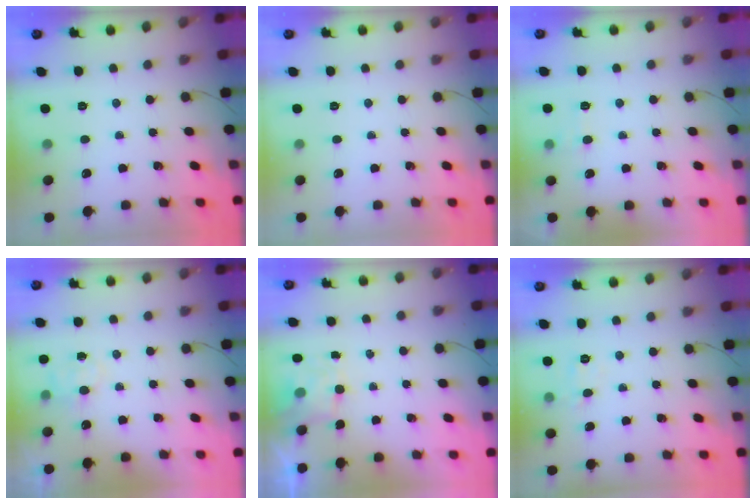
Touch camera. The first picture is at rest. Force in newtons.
{"total": 0.0}
{"total": 6.3, "press": 6.0, "slide": 1.7}
{"total": 5.2, "press": 5.1, "slide": 1.2}
{"total": 3.6, "press": 3.5, "slide": 0.9}
{"total": 5.3, "press": 5.2, "slide": 1.1}